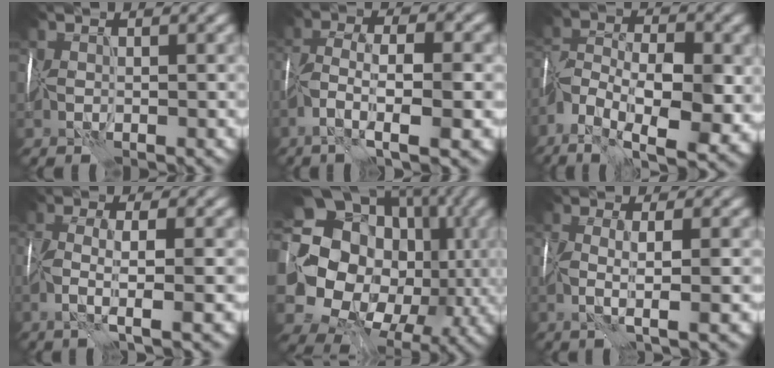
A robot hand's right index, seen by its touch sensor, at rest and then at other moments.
{"total": 6.4, "force": [-2.3, 2.0, 5.6], "torque": [-0.103, 0.012, -0.043]}
{"total": 11.2, "force": [-4.8, 5.7, 8.4], "torque": [-0.151, -0.005, -0.081]}
{"total": 4.5, "force": [-0.9, 0.9, 4.3], "torque": [-0.074, 0.000, -0.018]}
{"total": 20.6, "force": [1.9, 17.4, 10.9], "torque": [-0.189, -0.014, 0.027]}
{"total": 3.5, "force": [-0.1, 0.5, 3.4], "torque": [-0.057, -0.001, -0.003]}